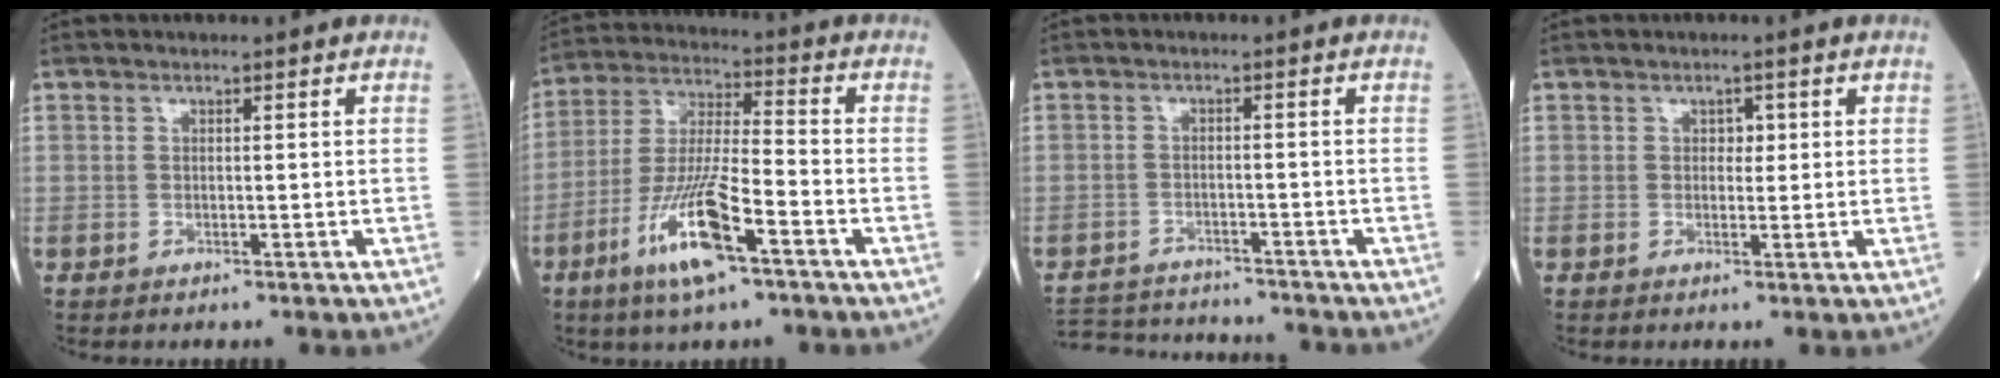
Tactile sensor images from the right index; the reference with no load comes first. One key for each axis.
{"total": 12.7, "fx": -6.4, "fy": 1.6, "fz": 10.8, "tx": -0.213, "ty": -0.015, "tz": -0.121}
{"total": 12.4, "fx": -11.8, "fy": 2.3, "fz": 3.1, "tx": -0.062, "ty": 0.007, "tz": -0.168}
{"total": 1.5, "fx": 0.4, "fy": 1.1, "fz": 0.9, "tx": -0.006, "ty": 0.003, "tz": 0.002}